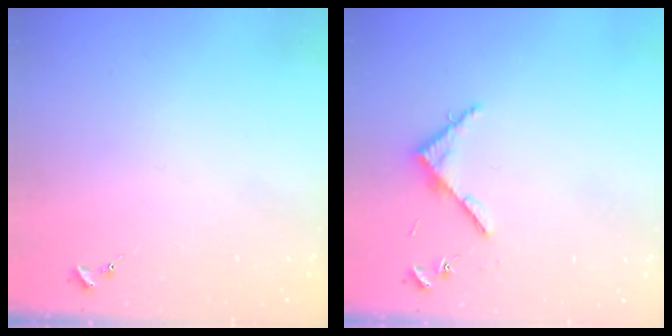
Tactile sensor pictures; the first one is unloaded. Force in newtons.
{"total": 4.2, "press": 4.2, "slide": 0.4}